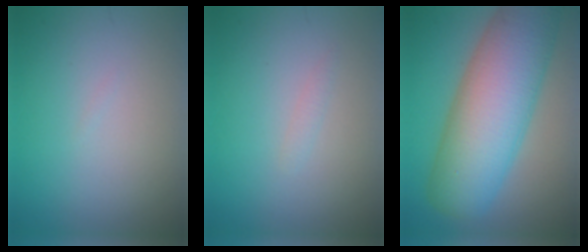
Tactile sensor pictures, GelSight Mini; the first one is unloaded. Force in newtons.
{"total": 0.6, "press": 0.6, "slide": 0.0}
{"total": 12.0, "press": 12.0, "slide": 0.5}